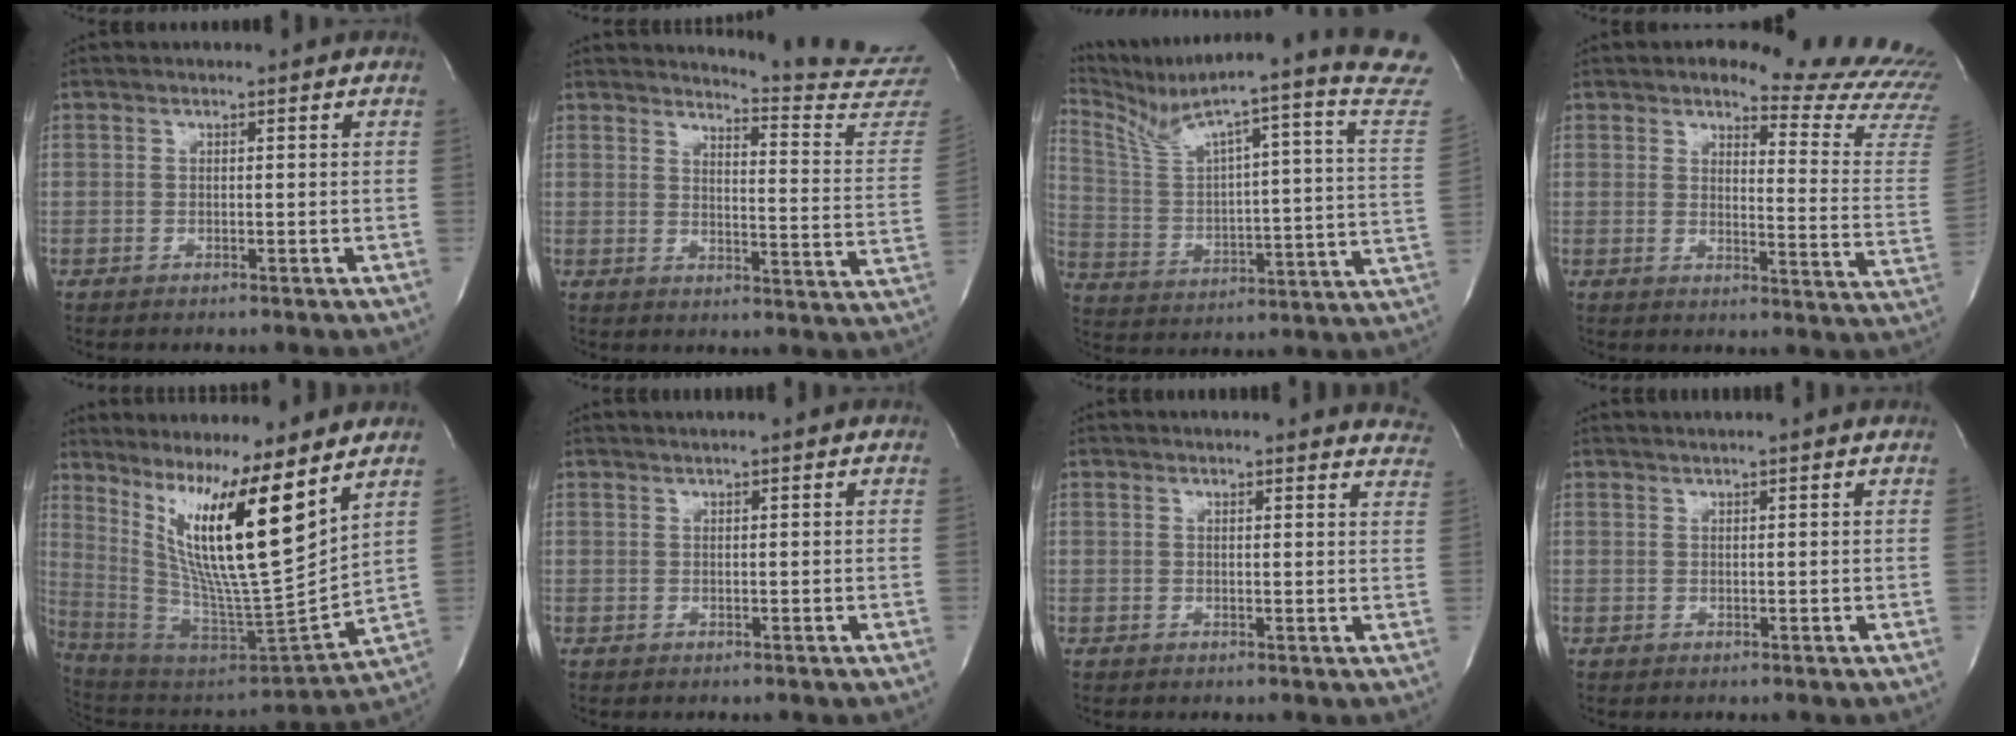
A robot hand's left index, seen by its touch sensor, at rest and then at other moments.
{"total": 14.9, "force": [14.8, -1.8, 1.3], "torque": [-0.018, -0.148, 0.155]}
{"total": 24.0, "force": [20.2, -1.3, 12.9], "torque": [-0.223, -0.078, 0.274]}
{"total": 17.3, "force": [16.2, 1.7, 5.8], "torque": [-0.058, -0.138, 0.160]}
{"total": 18.6, "force": [10.6, 0.3, 15.2], "torque": [-0.276, -0.027, 0.186]}
{"total": 1.9, "force": [1.8, -0.5, 0.6], "torque": [-0.013, 0.008, 0.027]}
{"total": 13.6, "force": [13.2, 1.9, 2.8], "torque": [-0.017, -0.045, 0.123]}
{"total": 3.8, "force": [3.5, -0.6, 1.3], "torque": [-0.018, 0.015, 0.039]}